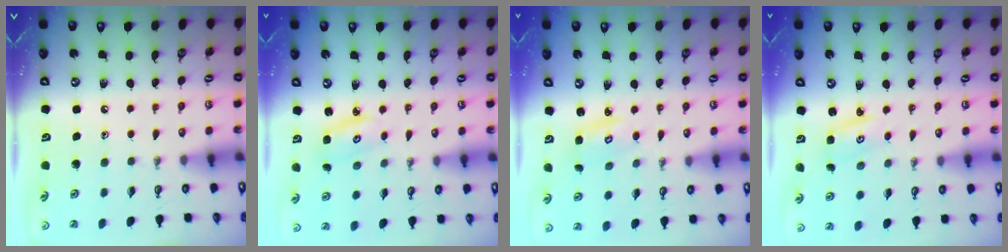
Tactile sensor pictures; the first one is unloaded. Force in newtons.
{"total": 2.8, "press": 2.8, "slide": 0.2}
{"total": 2.9, "press": 2.9, "slide": 0.4}
{"total": 2.4, "press": 2.3, "slide": 0.4}